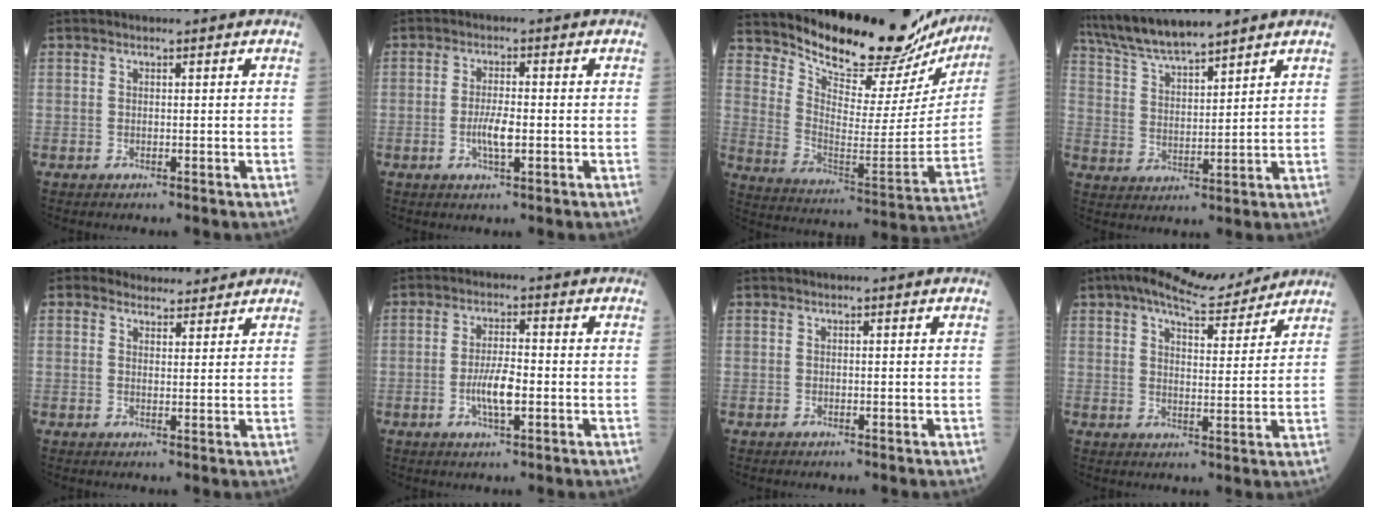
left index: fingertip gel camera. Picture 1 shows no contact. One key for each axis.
{"total": 3.6, "fx": -1.0, "fy": 0.7, "fz": 3.4, "tx": -0.068, "ty": -0.005, "tz": -0.019}
{"total": 22.4, "fx": 21.1, "fy": 4.7, "fz": 6.0, "tx": -0.096, "ty": -0.095, "tz": 0.282}
{"total": 10.3, "fx": 9.1, "fy": 0.9, "fz": 4.6, "tx": -0.093, "ty": 0.017, "tz": 0.175}
{"total": 5.5, "fx": 4.9, "fy": 2.4, "fz": 0.6, "tx": 0.002, "ty": 0.009, "tz": 0.061}
{"total": 5.1, "fx": -1.5, "fy": 1.1, "fz": 4.7, "tx": -0.092, "ty": -0.004, "tz": -0.028}
{"total": 0.0}
{"total": 11.1, "fx": 9.6, "fy": 2.8, "fz": 4.7, "tx": -0.074, "ty": 0.017, "tz": 0.137}